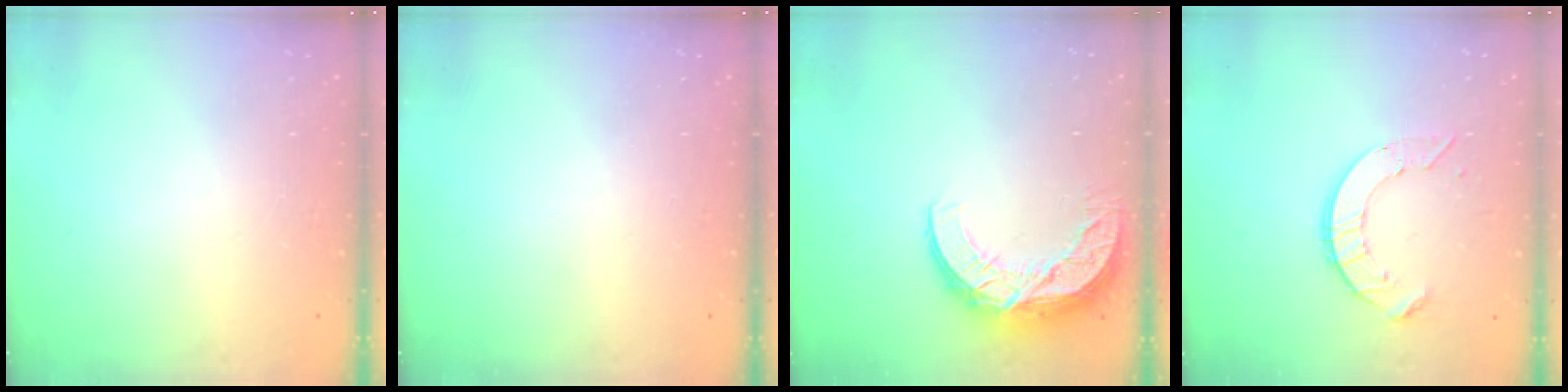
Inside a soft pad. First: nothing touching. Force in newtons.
{"total": 0.0}
{"total": 11.3, "press": 11.2, "slide": 0.9}
{"total": 8.4, "press": 8.4, "slide": 0.6}